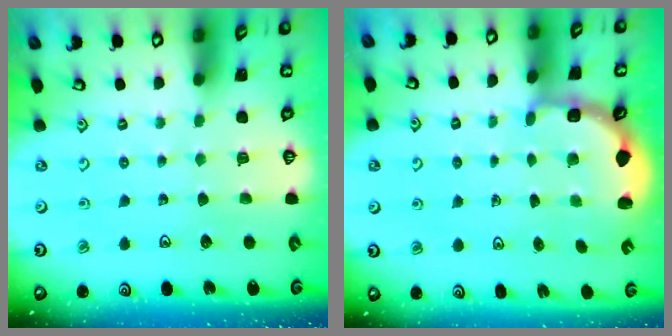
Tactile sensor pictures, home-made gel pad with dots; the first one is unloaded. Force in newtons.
{"total": 2.7, "press": 2.4, "slide": 1.4}